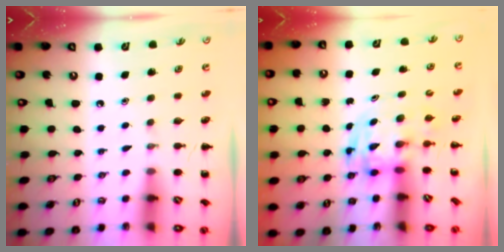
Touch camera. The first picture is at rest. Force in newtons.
{"total": 3.3, "press": 3.2, "slide": 0.6}